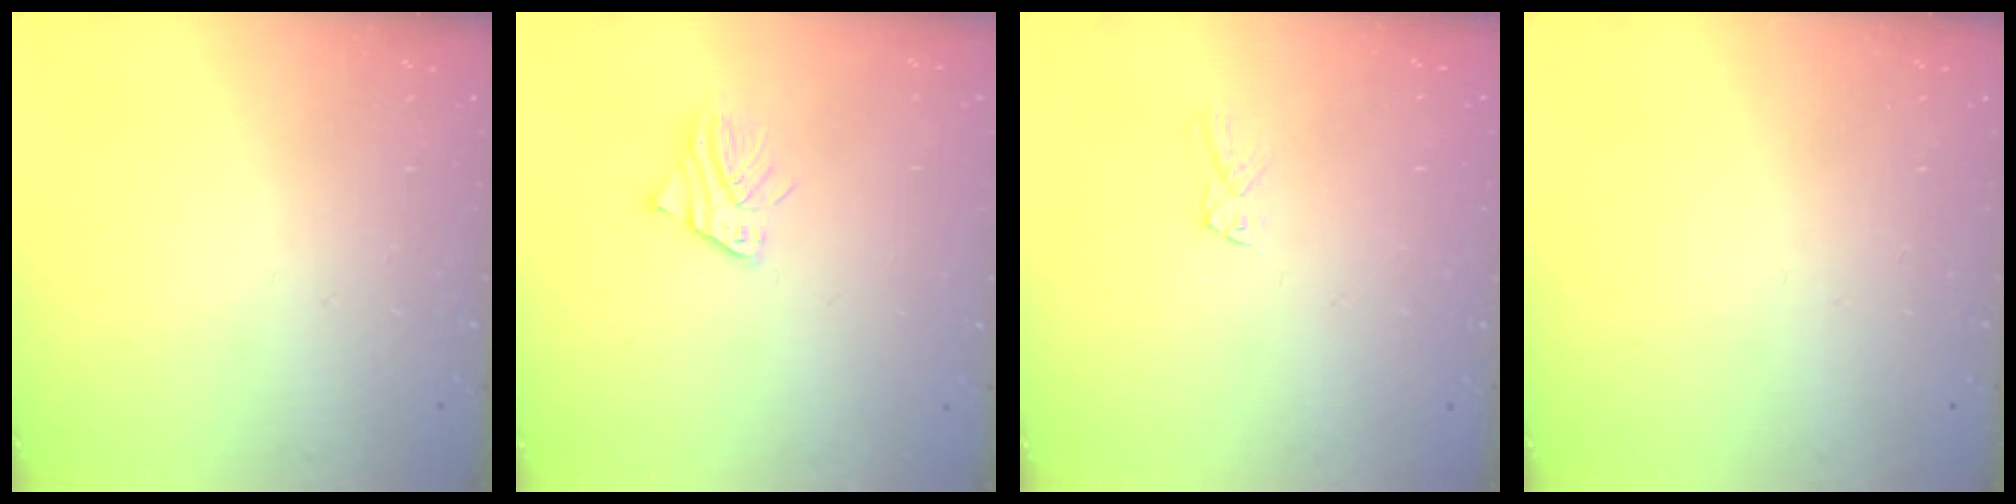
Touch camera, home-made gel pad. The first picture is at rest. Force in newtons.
{"total": 3.1, "press": 3.1, "slide": 0.4}
{"total": 1.8, "press": 1.7, "slide": 0.1}
{"total": 0.0}